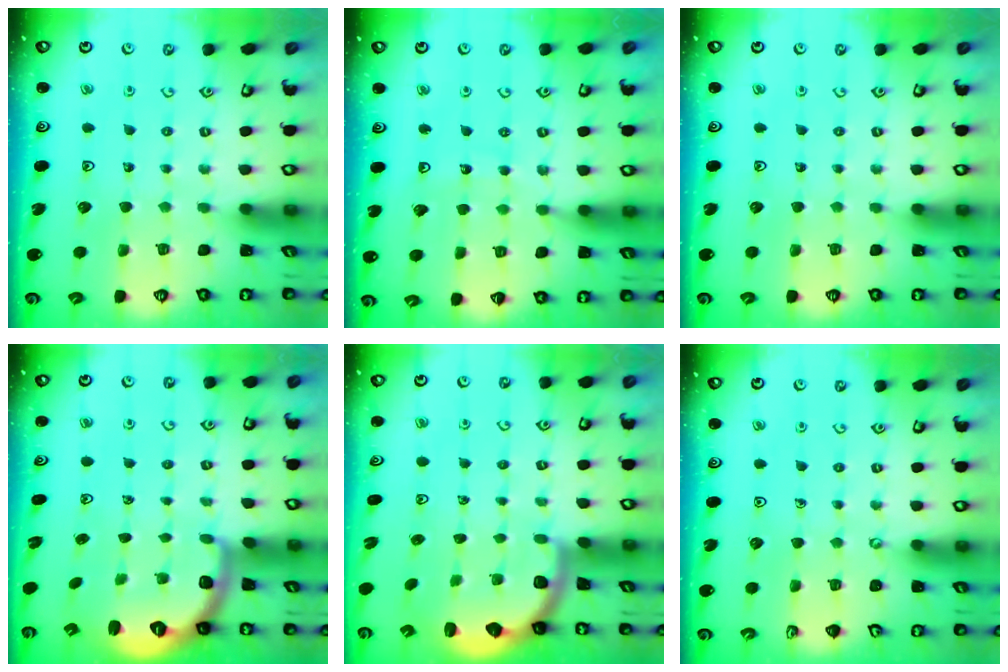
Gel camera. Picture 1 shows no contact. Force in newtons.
{"total": 7.3, "press": 7.3, "slide": 0.9}
{"total": 0.0}
{"total": 2.7, "press": 1.6, "slide": 2.1}
{"total": 2.2, "press": 2.1, "slide": 0.8}
{"total": 0.0}